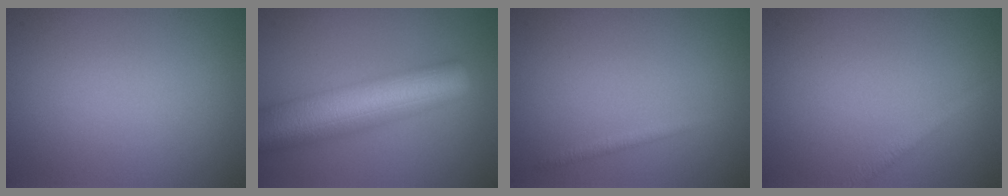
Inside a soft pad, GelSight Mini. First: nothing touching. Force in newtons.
{"total": 11.1, "press": 11.1, "slide": 0.5}
{"total": 0.9, "press": 0.9, "slide": 0.1}
{"total": 1.3, "press": 1.3, "slide": 0.0}